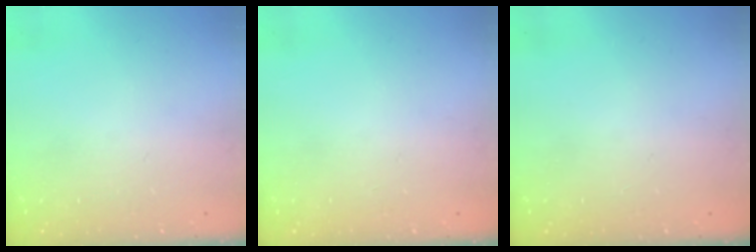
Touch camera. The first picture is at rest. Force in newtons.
{"total": 0.0}
{"total": 0.0}